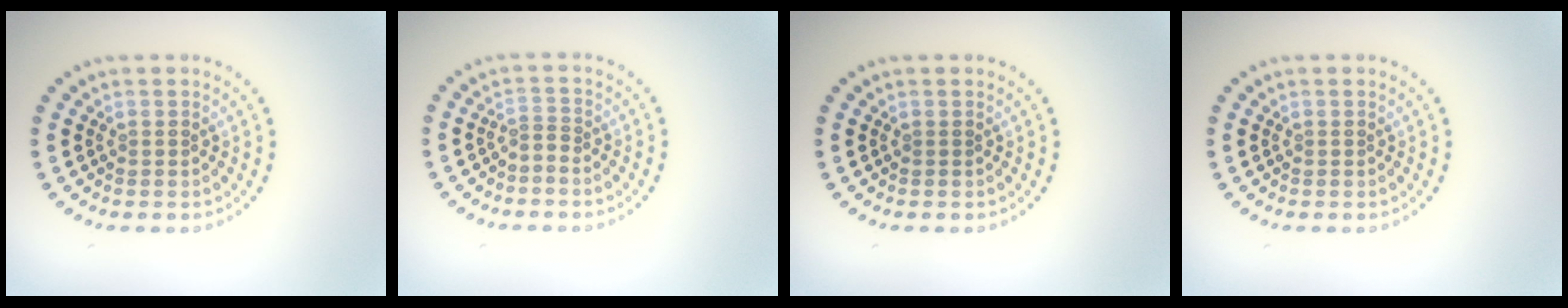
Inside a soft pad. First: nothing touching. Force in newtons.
{"total": 1.0, "press": 0.4, "slide": 1.0}
{"total": 0.0}
{"total": 0.0}